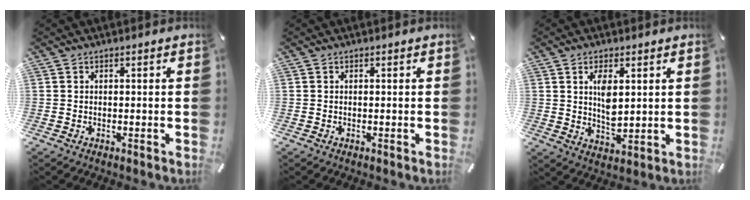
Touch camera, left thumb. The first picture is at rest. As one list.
[{"total": 0.0}, {"total": 6.6, "force": [2.3, 3.4, 5.2], "torque": [-0.100, -0.014, 0.032]}]